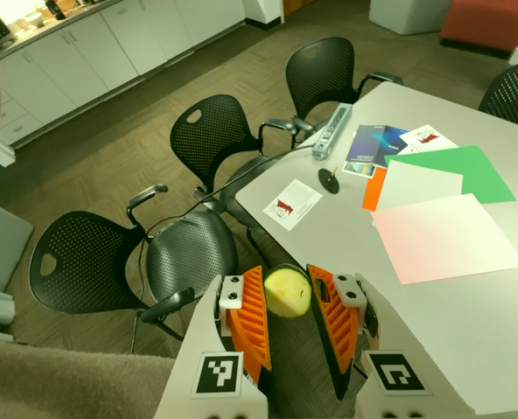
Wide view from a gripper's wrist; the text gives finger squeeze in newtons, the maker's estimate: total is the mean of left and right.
{"total": 6.6, "left": 6.3, "right": 6.9}